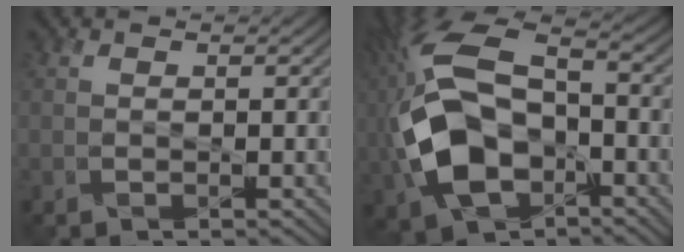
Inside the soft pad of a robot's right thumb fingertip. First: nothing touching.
{"total": 16.1, "force": [-3.0, 10.0, 12.2], "torque": [-0.294, -0.009, -0.060]}